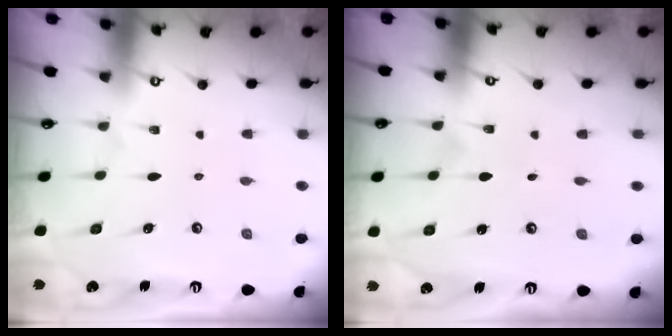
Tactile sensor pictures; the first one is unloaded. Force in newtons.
{"total": 0.7, "press": 0.7, "slide": 0.0}